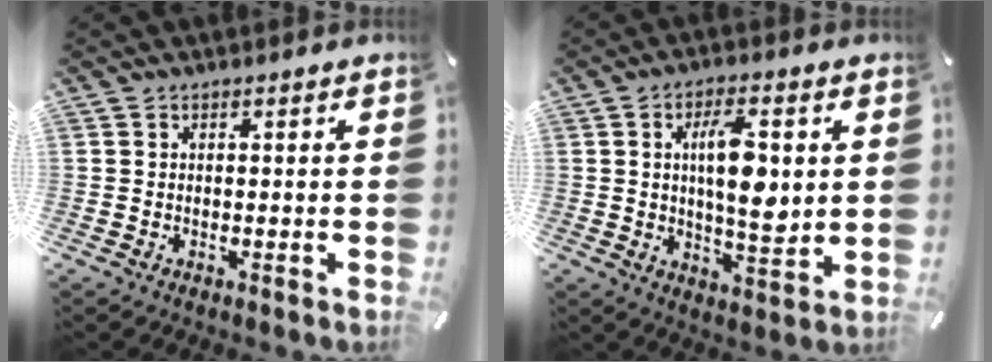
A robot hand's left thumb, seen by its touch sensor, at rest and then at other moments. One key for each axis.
{"total": 11.5, "fx": 2.3, "fy": 4.7, "fz": 10.3, "tx": -0.180, "ty": -0.011, "tz": 0.033}